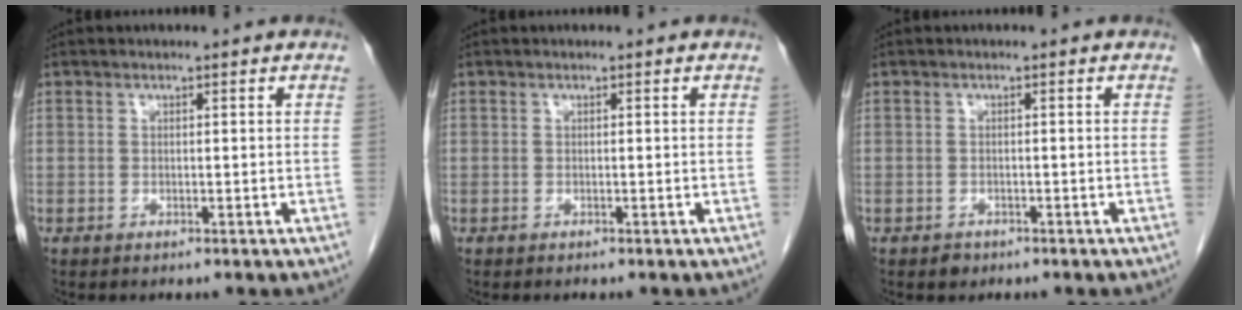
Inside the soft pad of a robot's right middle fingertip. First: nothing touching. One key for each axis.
{"total": 0.0}
{"total": 1.0, "fx": -0.7, "fy": 0.7, "fz": 0.1, "tx": -0.001, "ty": 0.002, "tz": -0.010}